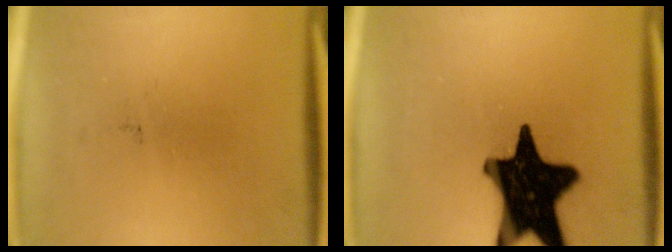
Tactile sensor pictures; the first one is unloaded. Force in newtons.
{"total": 19.9}